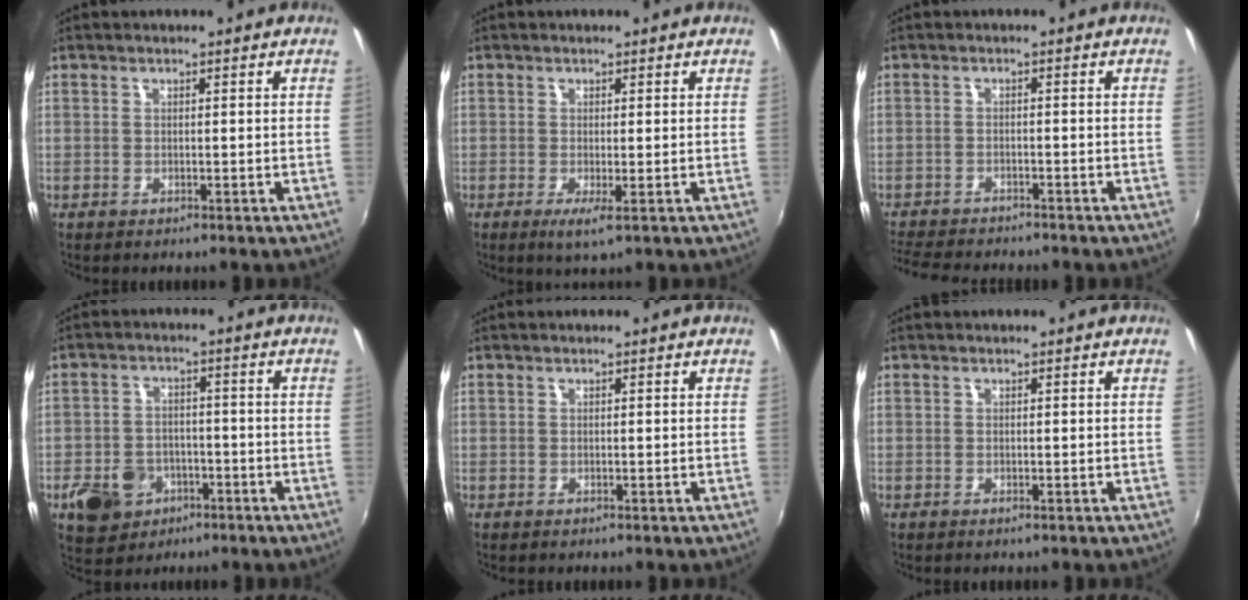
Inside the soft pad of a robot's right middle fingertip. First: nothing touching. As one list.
[{"total": 2.3, "force": [-0.7, 0.0, 2.2], "torque": [-0.045, -0.013, -0.012]}, {"total": 9.0, "force": [-8.3, 1.7, 3.0], "torque": [-0.084, -0.015, -0.137]}, {"total": 10.1, "force": [-4.8, 7.7, 4.3], "torque": [-0.119, 0.011, -0.067]}, {"total": 0.0}, {"total": 0.0}]